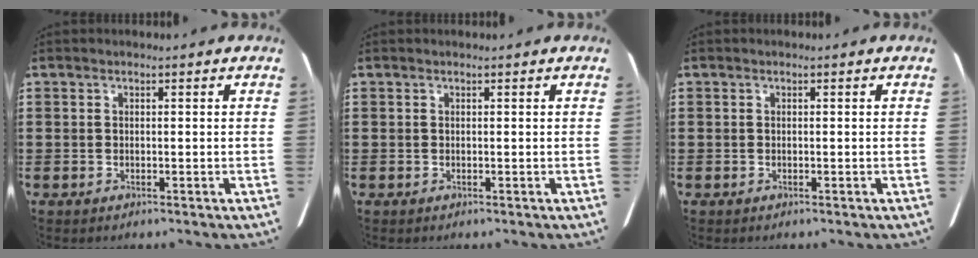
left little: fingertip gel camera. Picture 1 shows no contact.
{"total": 0.0}
{"total": 0.0}